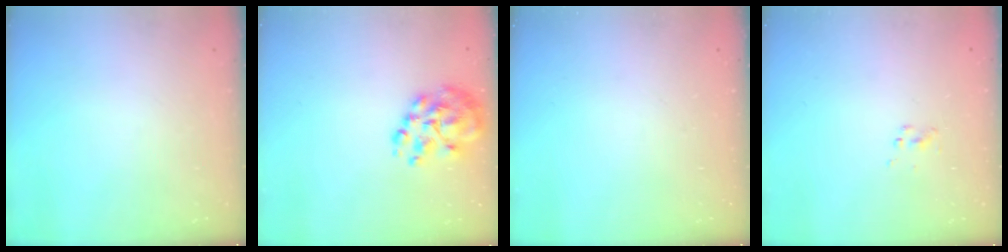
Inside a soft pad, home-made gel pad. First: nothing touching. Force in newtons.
{"total": 10.8, "press": 10.4, "slide": 2.9}
{"total": 0.0}
{"total": 1.5, "press": 1.5, "slide": 0.1}